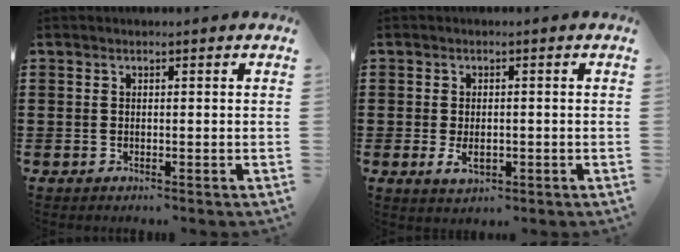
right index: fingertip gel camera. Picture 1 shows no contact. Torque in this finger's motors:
{"motor_torque": [0.59, 0.59, 0.34, 0.09]}